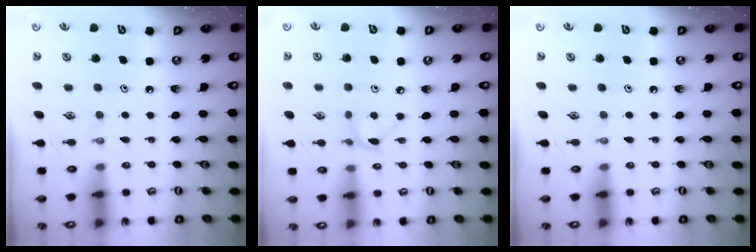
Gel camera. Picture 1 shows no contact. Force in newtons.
{"total": 5.2, "press": 5.2, "slide": 0.6}
{"total": 0.0}